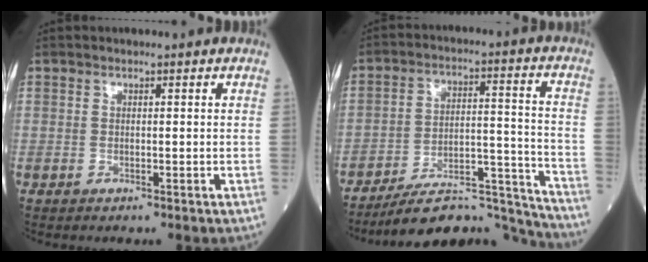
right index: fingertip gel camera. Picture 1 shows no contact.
{"total": 15.4, "force": [-14.8, 1.5, 4.1], "torque": [-0.043, 0.045, -0.231]}